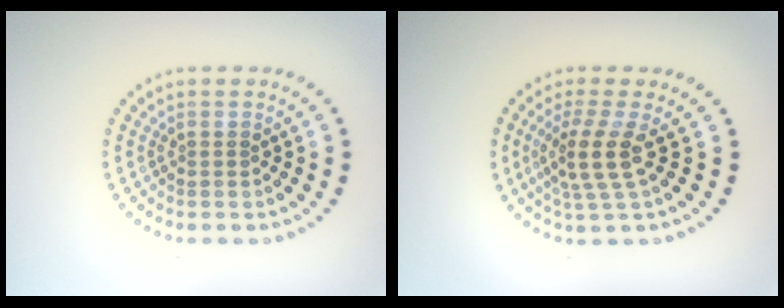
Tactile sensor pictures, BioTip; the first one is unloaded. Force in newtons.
{"total": 3.5, "press": 2.7, "slide": 2.2}